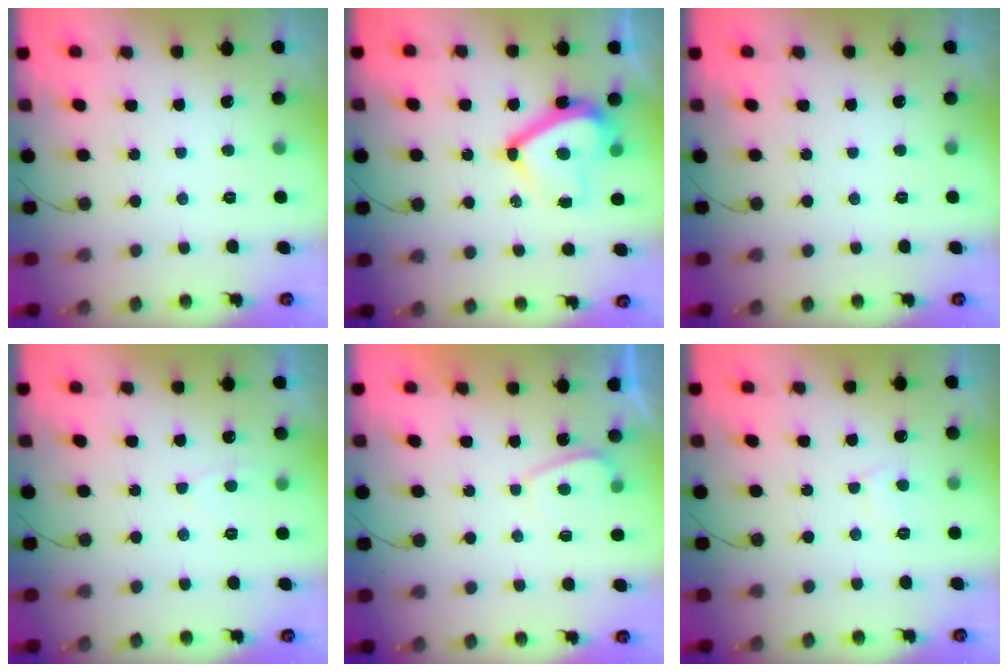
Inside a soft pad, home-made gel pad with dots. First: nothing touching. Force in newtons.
{"total": 13.1, "press": 12.8, "slide": 2.4}
{"total": 0.0}
{"total": 3.4, "press": 3.4, "slide": 0.4}
{"total": 1.2, "press": 1.0, "slide": 0.6}
{"total": 3.8, "press": 3.8, "slide": 0.4}